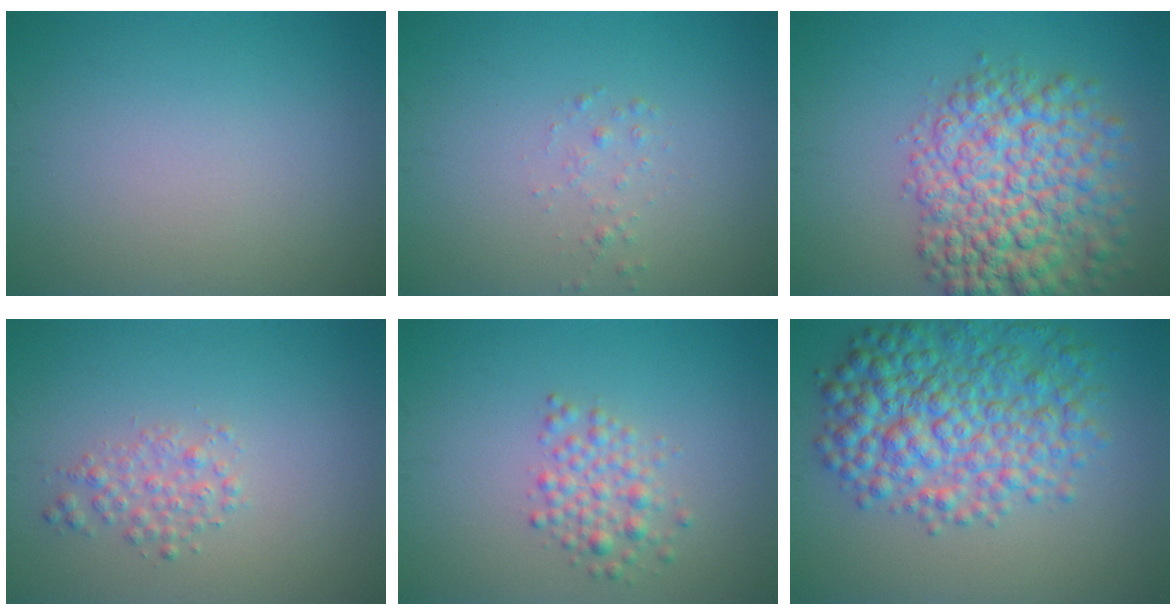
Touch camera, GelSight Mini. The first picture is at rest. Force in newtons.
{"total": 0.8, "press": 0.7, "slide": 0.1}
{"total": 9.0, "press": 9.0, "slide": 0.3}
{"total": 1.8, "press": 1.8, "slide": 0.1}
{"total": 2.5, "press": 2.5, "slide": 0.1}
{"total": 8.2, "press": 8.2, "slide": 0.2}